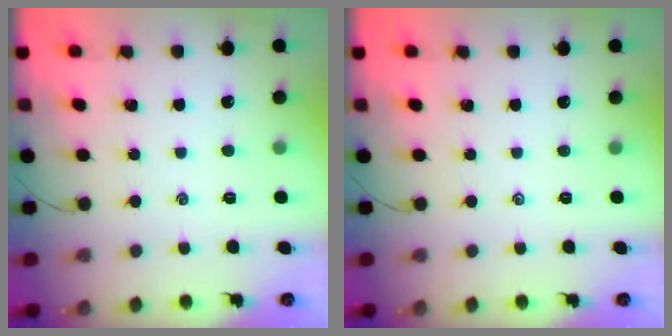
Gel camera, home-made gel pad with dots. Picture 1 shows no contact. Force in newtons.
{"total": 0.0}